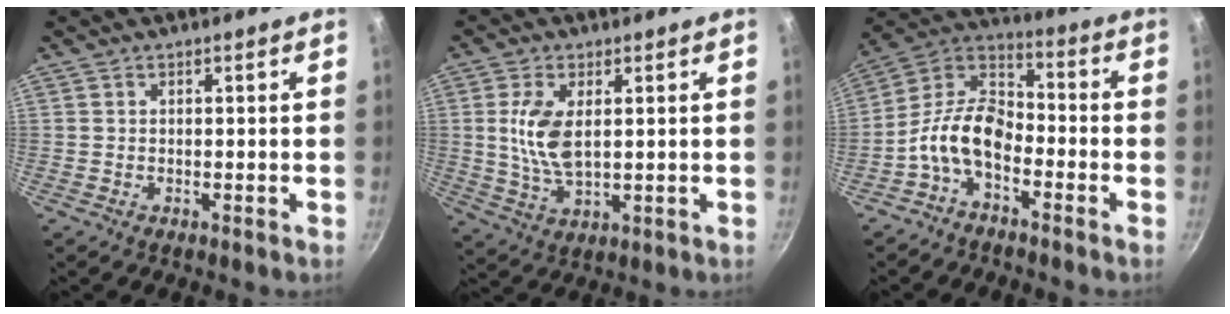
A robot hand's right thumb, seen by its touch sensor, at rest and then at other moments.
{"total": 8.8, "force": [1.6, 4.4, 7.4], "torque": [-0.146, -0.010, 0.035]}
{"total": 11.4, "force": [-4.7, 6.6, 8.1], "torque": [-0.143, 0.060, -0.115]}